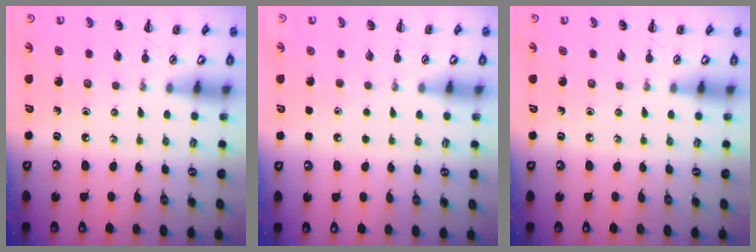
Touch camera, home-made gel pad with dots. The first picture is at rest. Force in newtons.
{"total": 1.8, "press": 1.8, "slide": 0.1}
{"total": 0.0}